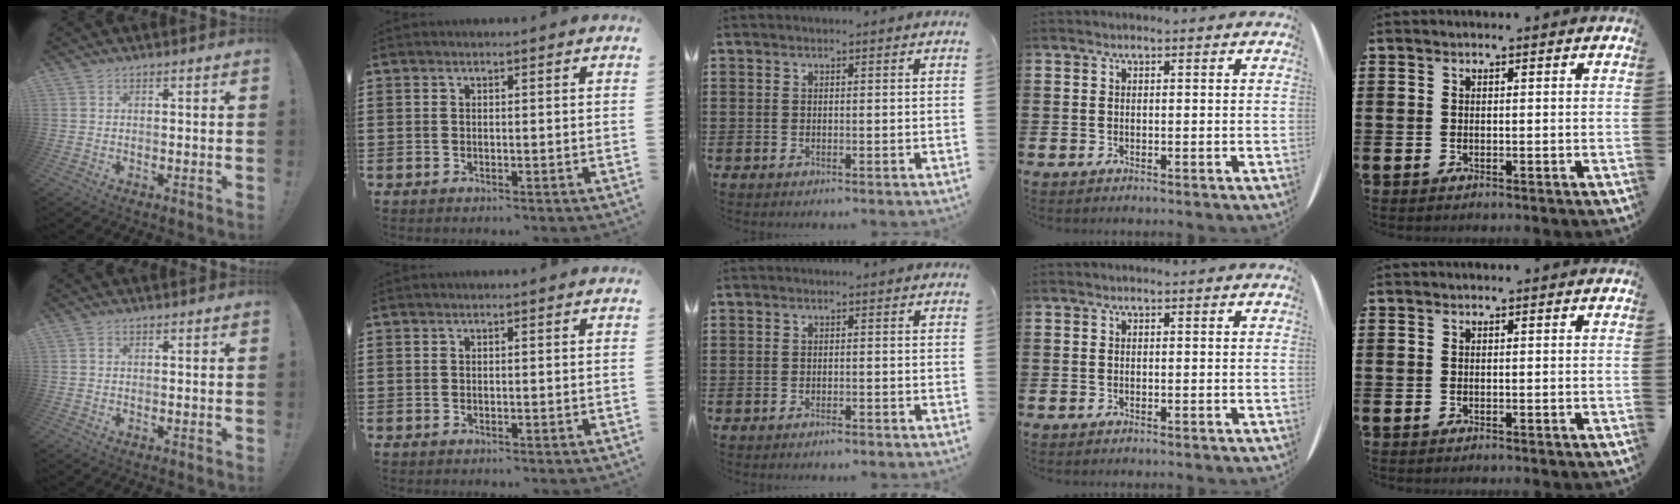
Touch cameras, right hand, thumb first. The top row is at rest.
{"thumb": {"total": 0.5, "force": [0.0, 0.5, 0.2], "torque": [-0.004, 0.004, 0.000]}, "middle": {"total": 1.0, "force": [-0.9, 0.1, 0.4], "torque": [-0.013, -0.007, -0.015]}}